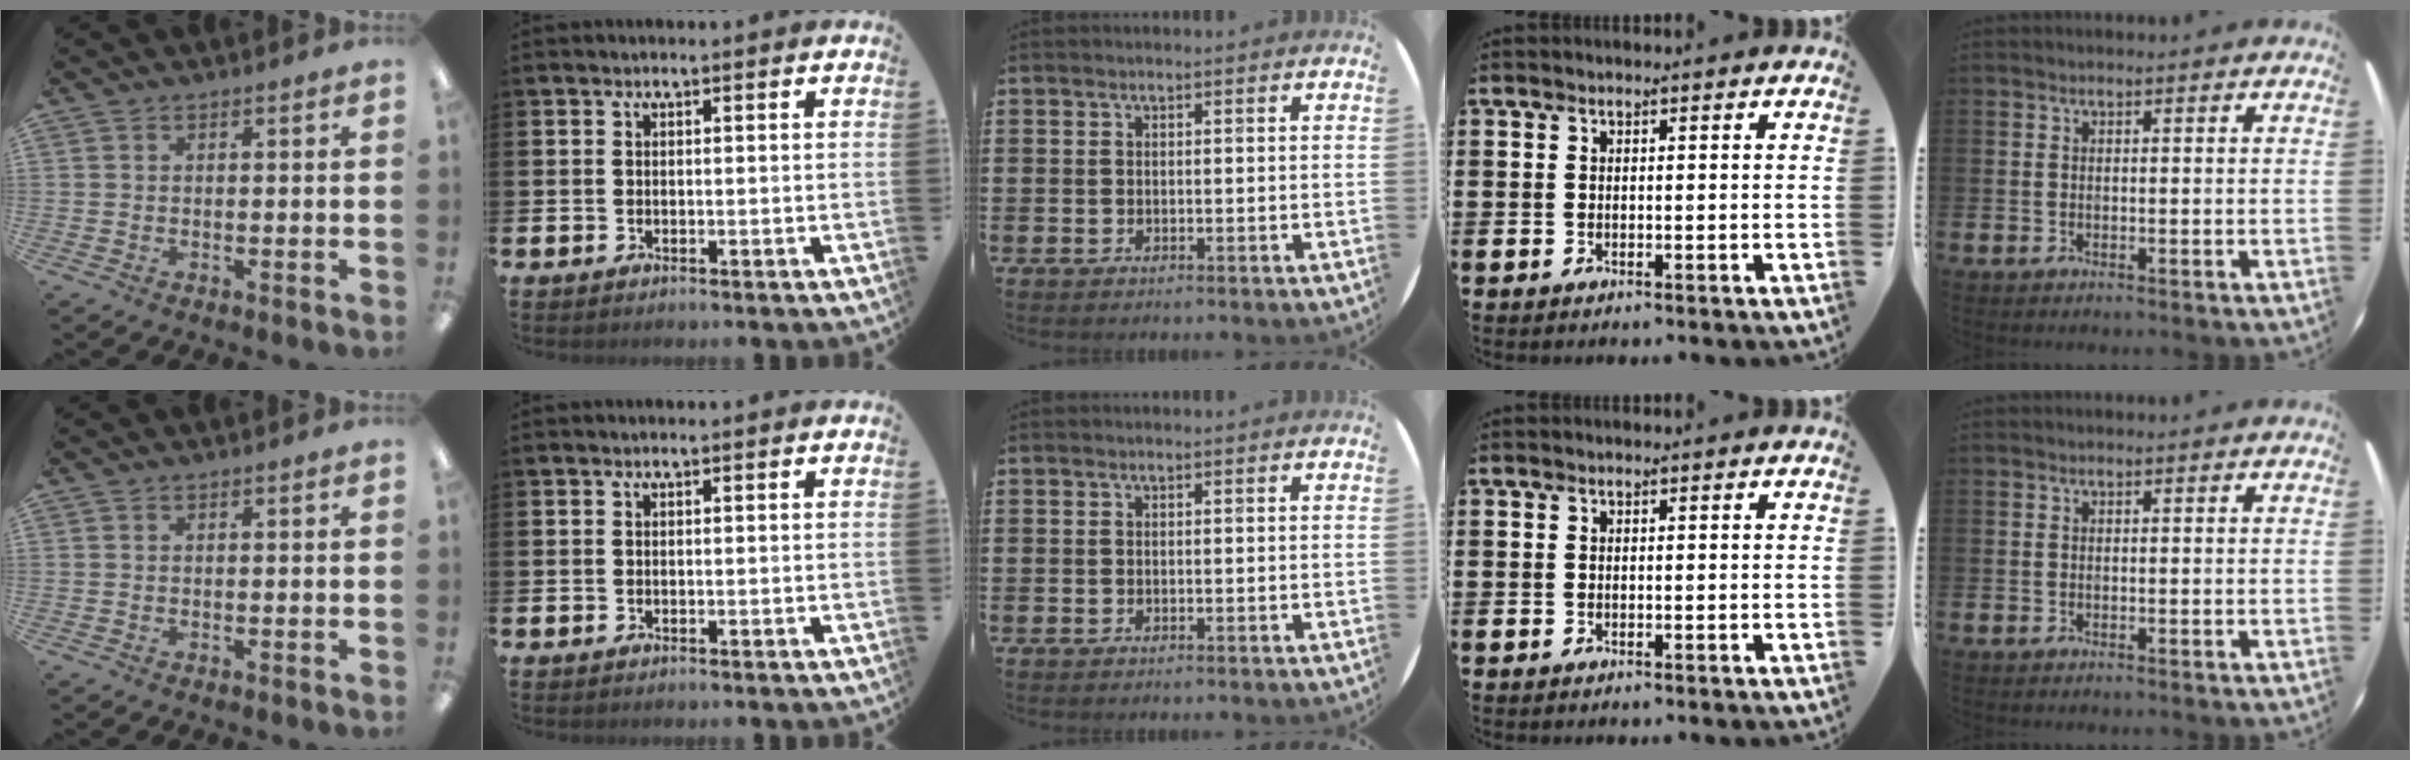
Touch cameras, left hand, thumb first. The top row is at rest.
{}